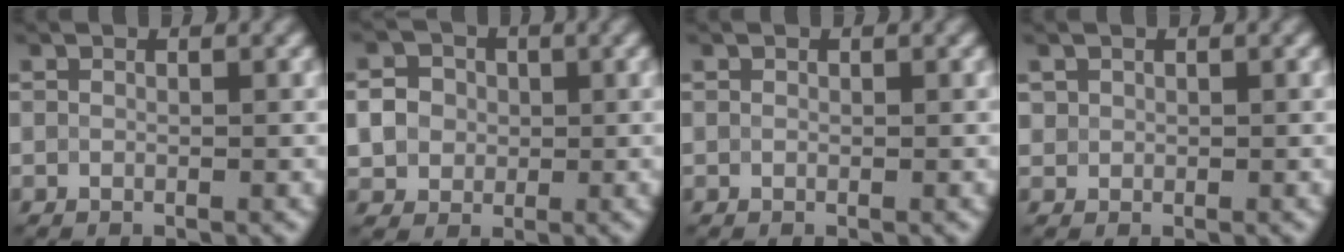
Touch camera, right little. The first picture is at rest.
{"total": 3.5, "force": [0.2, 3.2, 1.4], "torque": [-0.027, 0.010, -0.004]}
{"total": 0.0}
{"total": 0.6, "force": [0.3, 0.5, 0.0], "torque": [0.003, -0.003, 0.010]}